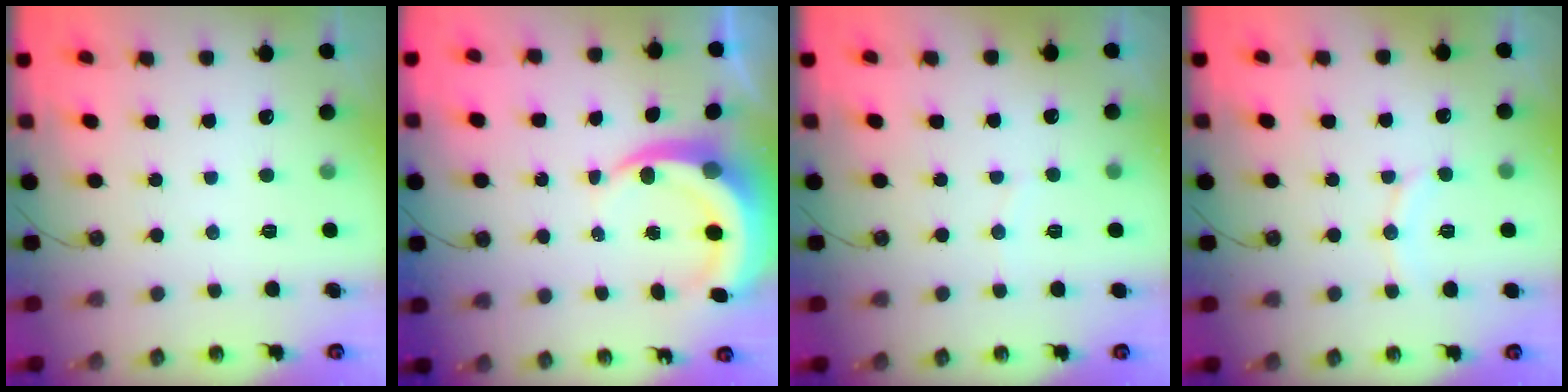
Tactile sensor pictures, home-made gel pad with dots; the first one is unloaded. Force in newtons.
{"total": 7.7, "press": 7.6, "slide": 1.1}
{"total": 2.3, "press": 2.0, "slide": 1.0}
{"total": 6.8, "press": 6.8, "slide": 0.5}